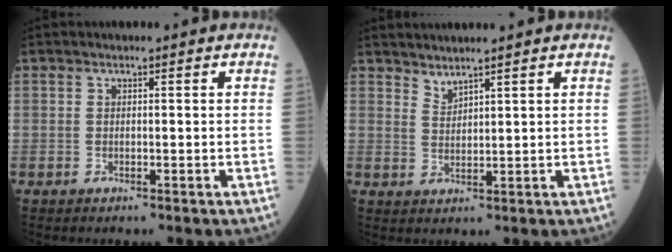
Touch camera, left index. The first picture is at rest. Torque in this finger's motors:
{"motor_torque": [-0.46, 0.37, -0.61, -0.21]}